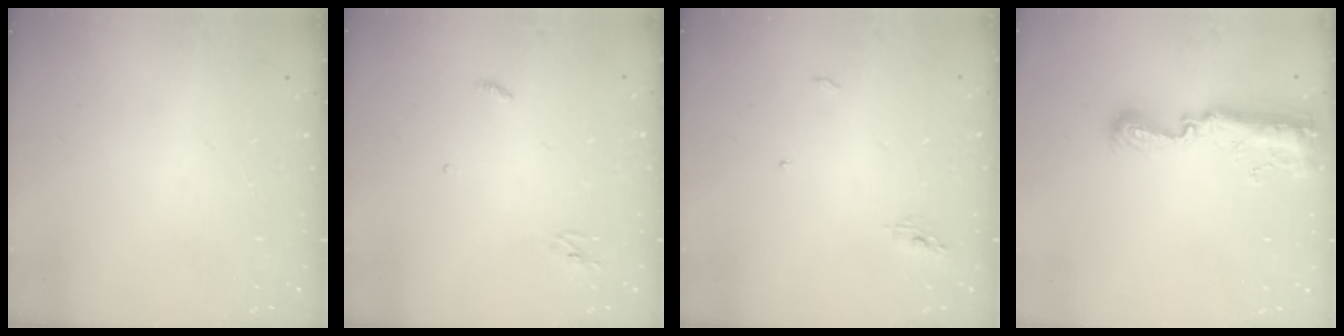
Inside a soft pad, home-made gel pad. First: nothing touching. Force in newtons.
{"total": 3.0, "press": 2.9, "slide": 0.2}
{"total": 3.4, "press": 3.4, "slide": 0.0}
{"total": 12.8, "press": 11.4, "slide": 5.9}